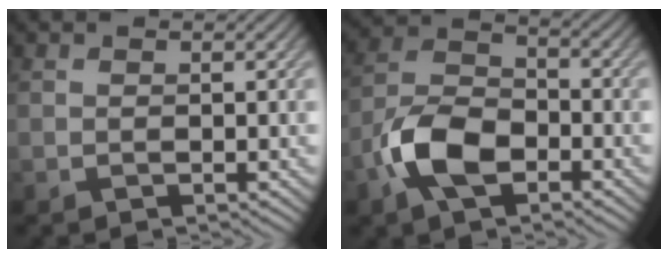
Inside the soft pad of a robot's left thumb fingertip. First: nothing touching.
{"total": 8.8, "force": [-4.1, 4.8, 6.1], "torque": [-0.131, 0.005, -0.093]}